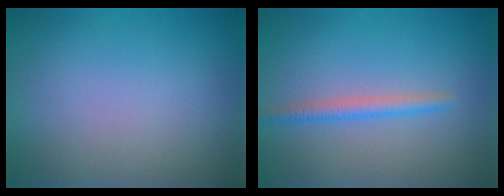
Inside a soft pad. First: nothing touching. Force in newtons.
{"total": 1.9, "press": 1.9, "slide": 0.1}